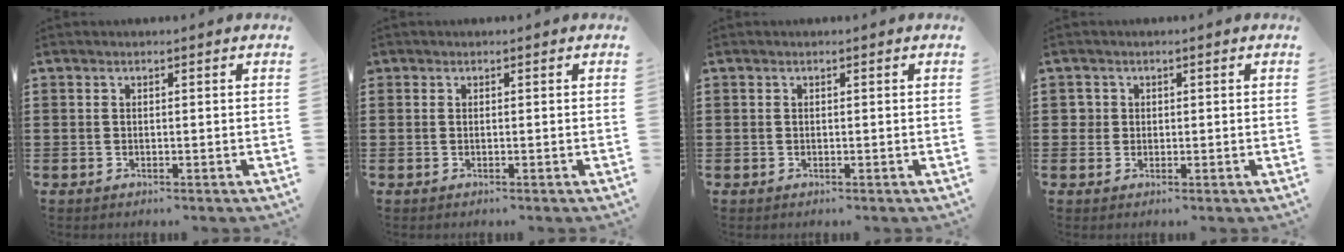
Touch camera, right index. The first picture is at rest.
{"total": 0.0}
{"total": 0.0}
{"total": 1.6, "force": [0.4, 1.6, 0.3], "torque": [-0.013, 0.008, 0.005]}